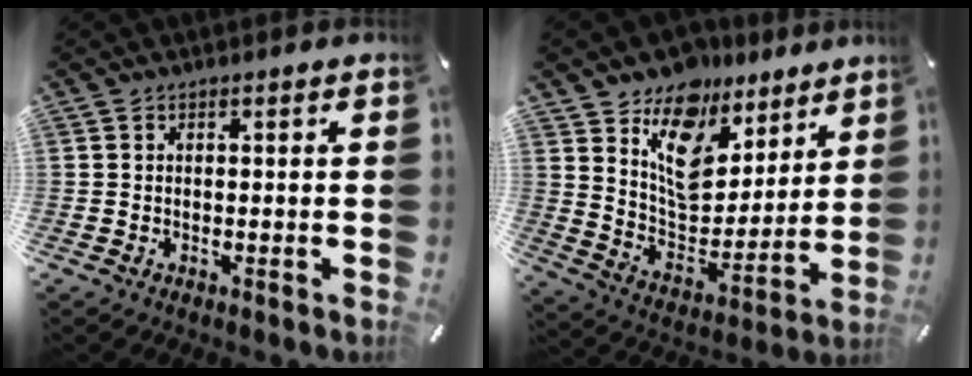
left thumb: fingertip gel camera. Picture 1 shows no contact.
{"total": 13.5, "force": [8.5, 9.4, 4.9], "torque": [-0.078, -0.074, 0.156]}